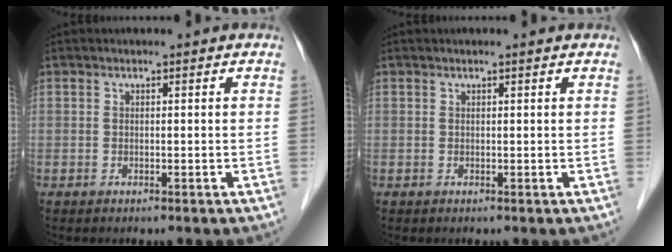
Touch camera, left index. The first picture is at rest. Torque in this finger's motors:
{"motor_torque": [0.28, -0.29, 0.02, 0.01]}